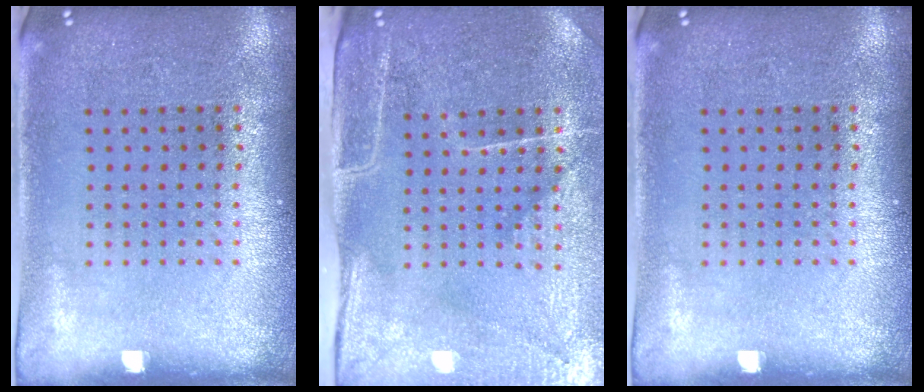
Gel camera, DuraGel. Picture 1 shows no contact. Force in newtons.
{"total": 4.5, "press": 3.8, "slide": 2.4}
{"total": 0.0}